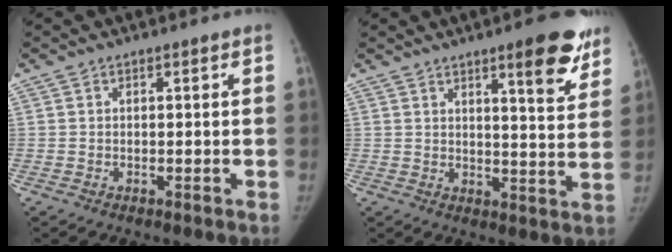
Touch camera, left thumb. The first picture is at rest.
{"total": 10.7, "force": [6.7, 2.4, 8.0], "torque": [-0.077, -0.038, 0.087]}